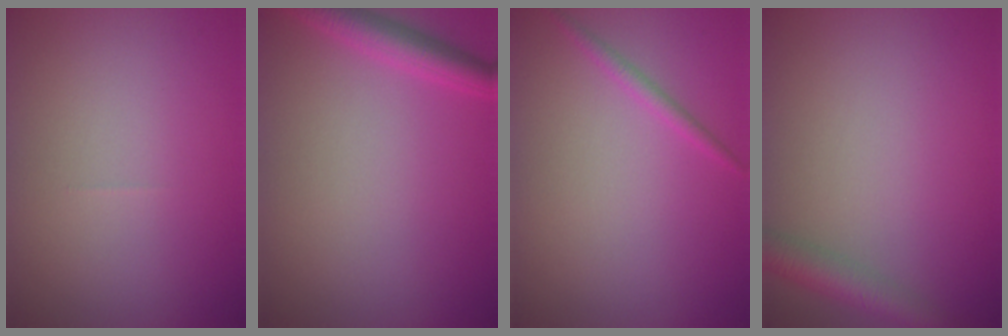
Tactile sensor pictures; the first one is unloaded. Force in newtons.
{"total": 3.0, "press": 3.0, "slide": 0.2}
{"total": 1.1, "press": 1.1, "slide": 0.0}
{"total": 3.0, "press": 3.0, "slide": 0.1}